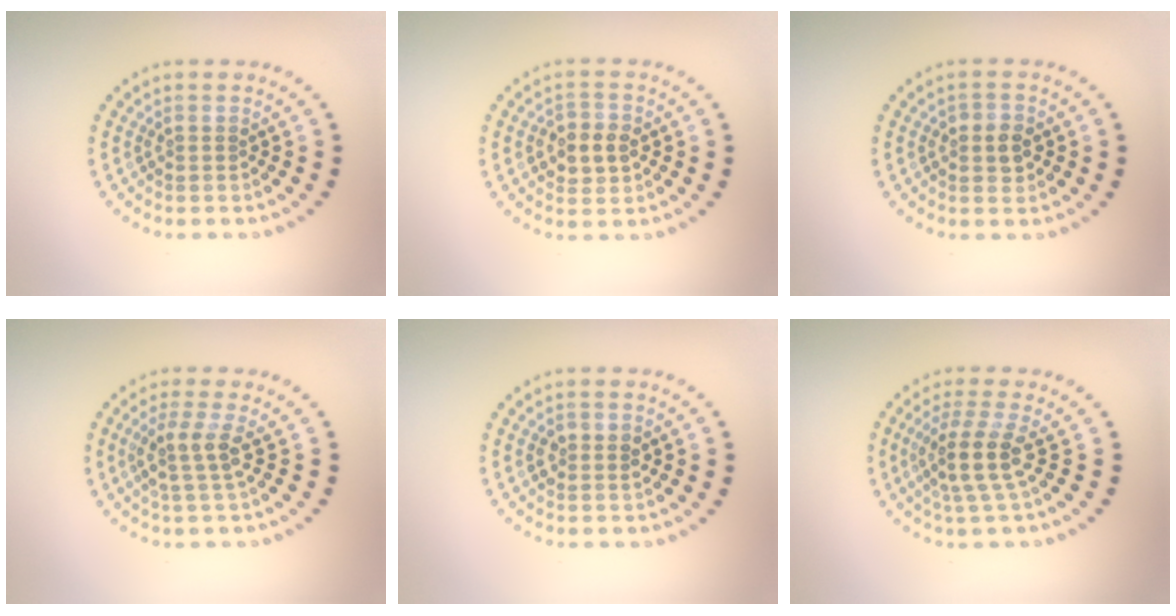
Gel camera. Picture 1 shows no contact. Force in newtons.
{"total": 3.0, "press": 2.9, "slide": 0.4}
{"total": 2.1, "press": 2.0, "slide": 0.5}
{"total": 2.5, "press": 1.9, "slide": 1.7}
{"total": 1.5, "press": 1.5, "slide": 0.3}
{"total": 3.6, "press": 2.7, "slide": 2.3}